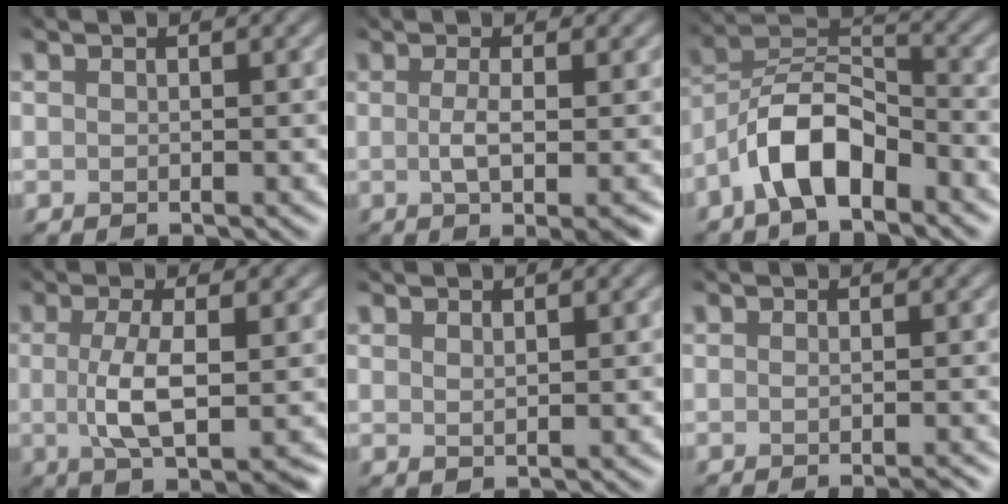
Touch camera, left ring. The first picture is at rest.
{"total": 2.9, "force": [-0.6, 0.1, 2.8], "torque": [-0.039, -0.004, -0.011]}
{"total": 6.0, "force": [-4.3, 2.1, 3.7], "torque": [-0.058, 0.015, -0.090]}
{"total": 4.3, "force": [-0.8, 0.7, 4.2], "torque": [-0.075, -0.003, -0.014]}
{"total": 0.8, "force": [0.8, -0.1, 0.2], "torque": [-0.001, 0.001, 0.016]}
{"total": 0.8, "force": [-0.4, -0.3, 0.6], "torque": [-0.005, 0.000, -0.009]}